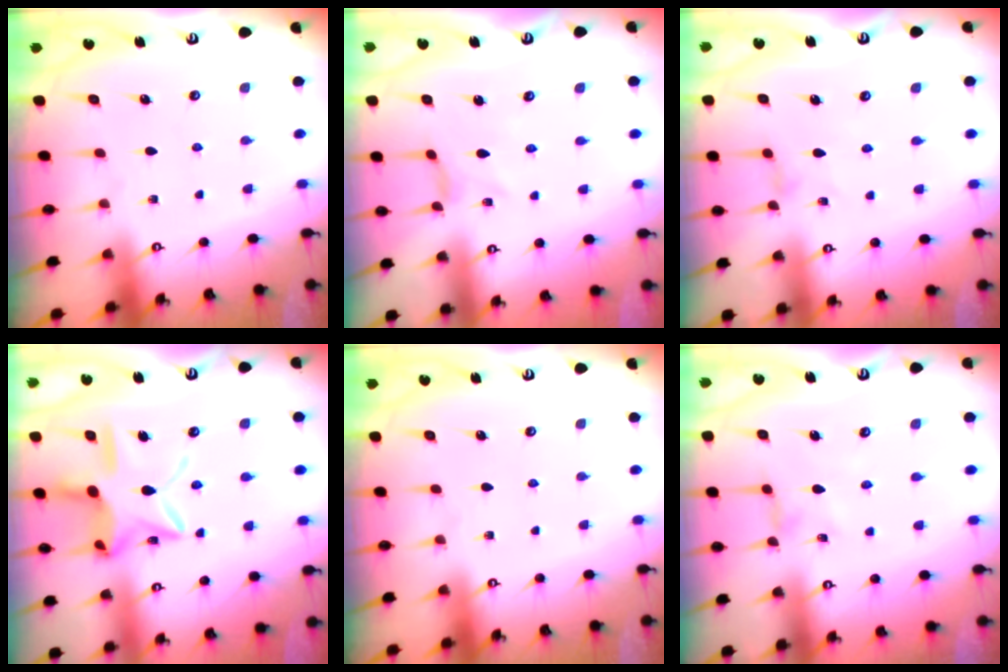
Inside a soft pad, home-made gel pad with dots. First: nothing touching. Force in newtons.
{"total": 0.0}
{"total": 0.9, "press": 0.9, "slide": 0.3}
{"total": 15.4, "press": 15.4, "slide": 1.3}
{"total": 0.0}
{"total": 0.8, "press": 0.8, "slide": 0.3}